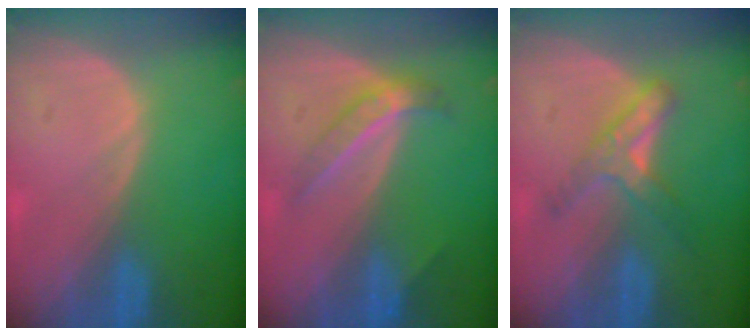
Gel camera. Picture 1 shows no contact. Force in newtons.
{"total": 4.2, "press": 4.2, "slide": 0.4}
{"total": 5.1, "press": 5.0, "slide": 0.9}